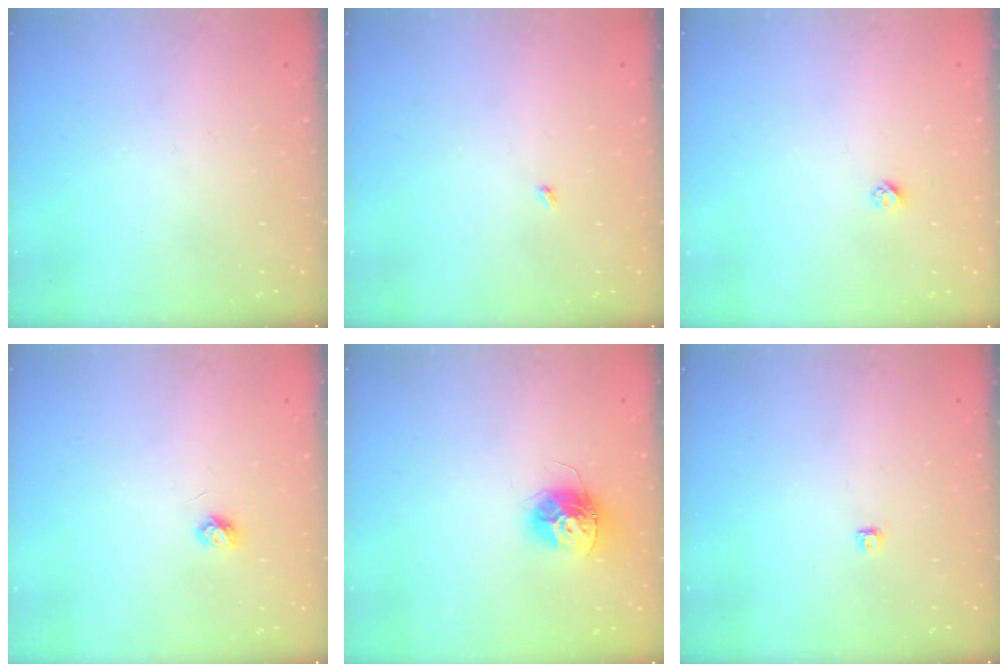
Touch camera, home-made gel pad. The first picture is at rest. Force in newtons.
{"total": 1.9, "press": 1.9, "slide": 0.3}
{"total": 2.3, "press": 2.3, "slide": 0.2}
{"total": 3.7, "press": 3.7, "slide": 0.5}
{"total": 11.1, "press": 11.1, "slide": 0.5}
{"total": 2.8, "press": 2.8, "slide": 0.4}